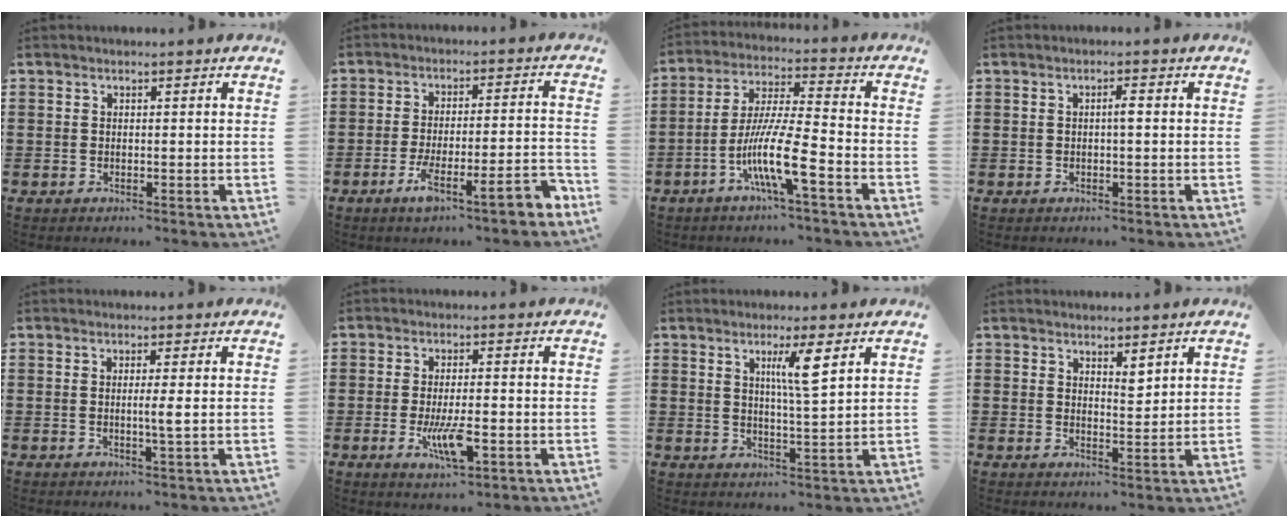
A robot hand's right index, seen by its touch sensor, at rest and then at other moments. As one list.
[{"total": 8.7, "force": [-5.1, 1.1, 7.0], "torque": [-0.119, -0.003, -0.093]}, {"total": 11.2, "force": [-5.2, 1.1, 9.9], "torque": [-0.202, -0.006, -0.102]}, {"total": 1.4, "force": [-0.1, 0.2, 1.4], "torque": [-0.026, 0.001, -0.002]}, {"total": 2.2, "force": [-0.1, -0.4, 2.2], "torque": [-0.040, -0.007, -0.005]}, {"total": 6.5, "force": [-2.0, 1.8, 5.9], "torque": [-0.124, -0.013, -0.038]}, {"total": 5.4, "force": [2.4, 0.4, 4.8], "torque": [-0.093, -0.002, 0.035]}, {"total": 2.6, "force": [2.1, 1.0, 1.0], "torque": [-0.017, 0.003, 0.037]}]